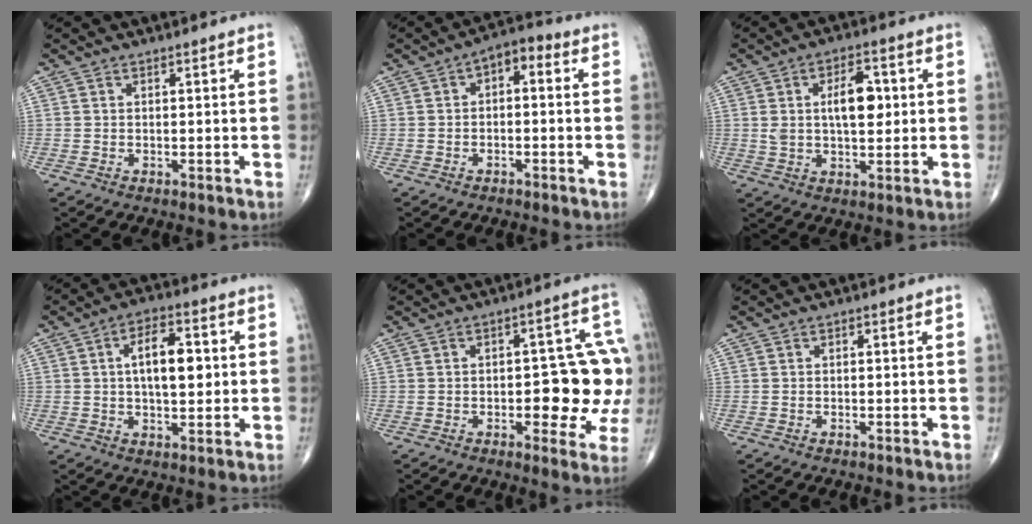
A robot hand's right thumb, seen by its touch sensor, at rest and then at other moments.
{"total": 4.5, "force": [0.2, 2.8, 3.5], "torque": [-0.033, 0.028, -0.011]}
{"total": 9.0, "force": [1.5, 4.5, 7.6], "torque": [-0.108, 0.001, 0.025]}
{"total": 9.9, "force": [1.2, 4.8, 8.6], "torque": [-0.122, 0.006, 0.017]}
{"total": 14.0, "force": [-1.1, 5.8, 12.7], "torque": [-0.122, 0.019, -0.010]}
{"total": 0.0}